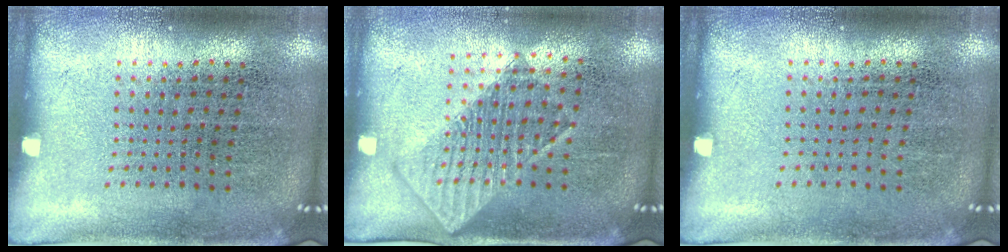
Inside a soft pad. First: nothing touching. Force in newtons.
{"total": 1.4, "press": 1.3, "slide": 0.6}
{"total": 0.0}